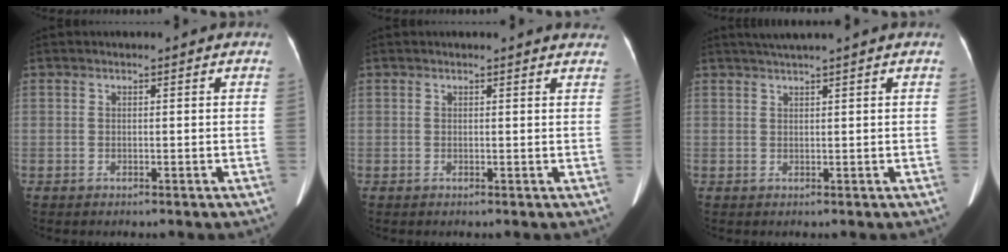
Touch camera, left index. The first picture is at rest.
{"total": 3.4, "force": [3.3, 0.4, 0.7], "torque": [-0.011, -0.005, 0.018]}
{"total": 2.9, "force": [2.3, -0.9, 1.5], "torque": [-0.021, 0.014, 0.045]}